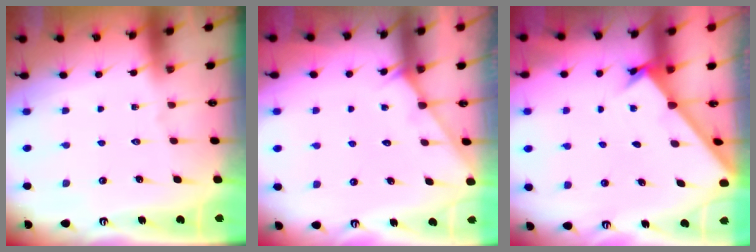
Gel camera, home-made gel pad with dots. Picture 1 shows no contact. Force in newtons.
{"total": 2.7, "press": 2.7, "slide": 0.2}
{"total": 1.6, "press": 1.5, "slide": 0.1}